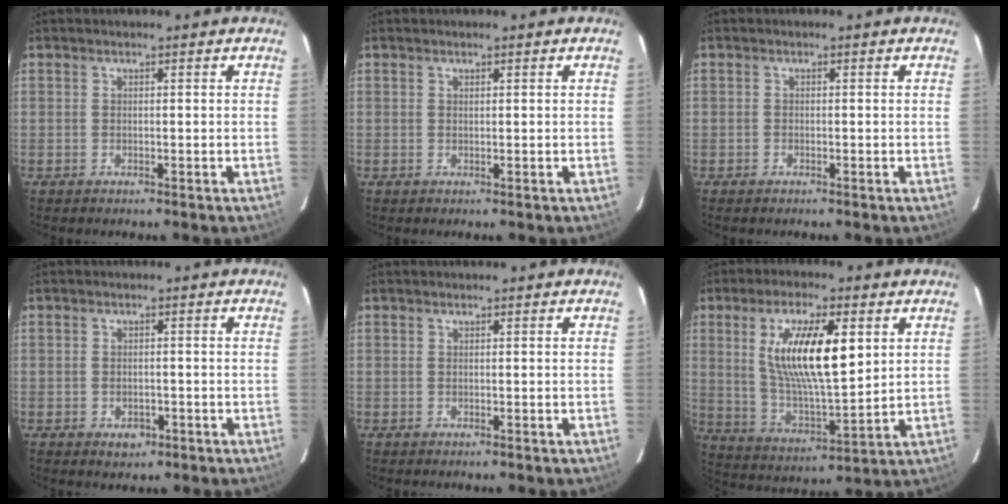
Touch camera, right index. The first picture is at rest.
{"total": 0.0}
{"total": 0.6, "force": [-0.5, 0.3, 0.1], "torque": [-0.003, 0.000, -0.011]}
{"total": 3.1, "force": [-1.5, 2.2, 1.6], "torque": [-0.030, 0.000, -0.013]}
{"total": 0.0}
{"total": 16.1, "force": [4.7, 5.0, 14.6], "torque": [-0.268, 0.000, 0.092]}